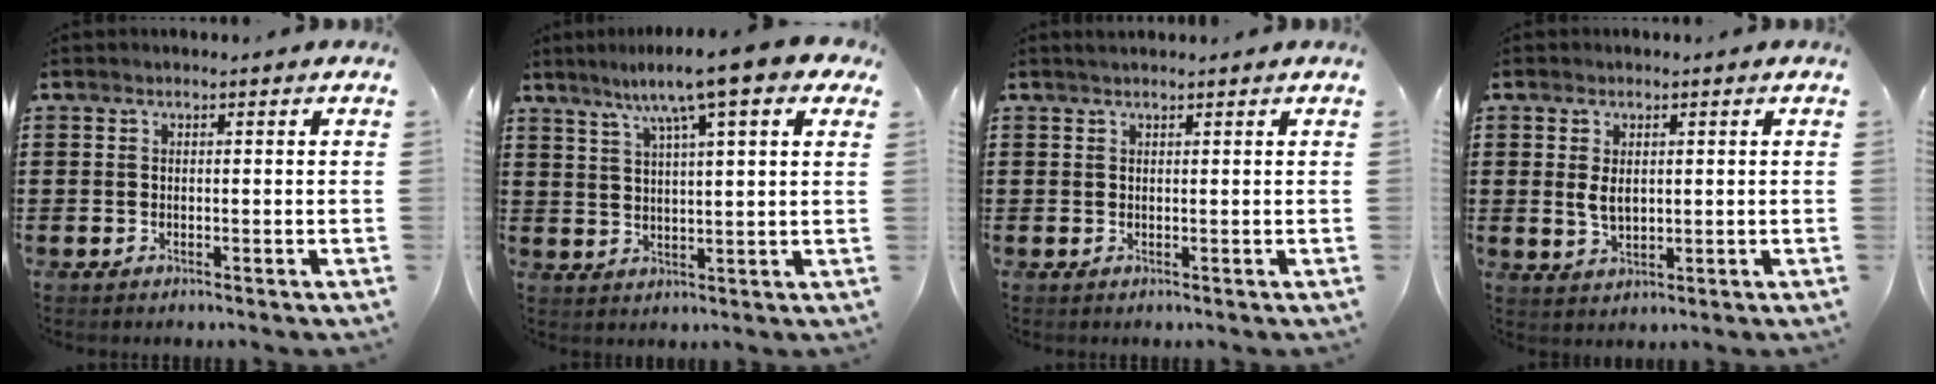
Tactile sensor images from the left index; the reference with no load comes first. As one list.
[{"total": 9.8, "force": [6.6, 1.0, 7.2], "torque": [-0.140, -0.014, 0.109]}, {"total": 0.8, "force": [0.7, 0.2, 0.2], "torque": [-0.005, 0.002, 0.014]}, {"total": 3.4, "force": [0.5, 2.0, 2.7], "torque": [-0.055, 0.009, 0.008]}]